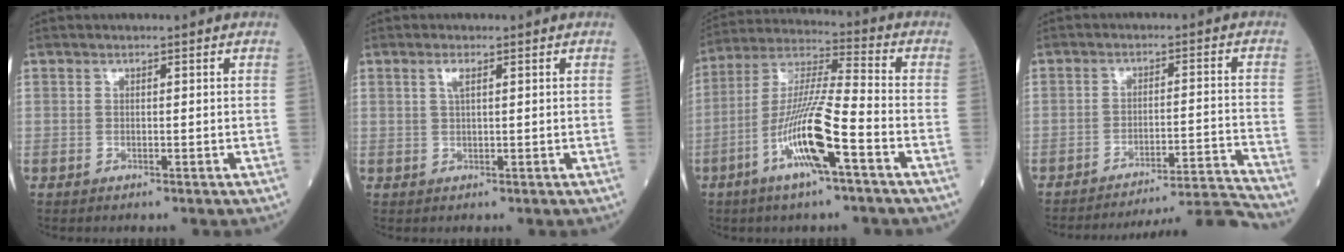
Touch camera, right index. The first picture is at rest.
{"total": 1.6, "force": [0.8, 0.3, 1.4], "torque": [-0.032, 0.003, 0.015]}
{"total": 13.7, "force": [-5.5, 0.6, 12.5], "torque": [-0.252, -0.004, -0.107]}
{"total": 14.3, "force": [-13.8, -3.4, 1.1], "torque": [0.007, 0.004, -0.197]}